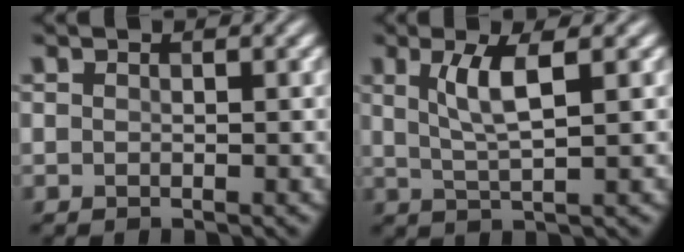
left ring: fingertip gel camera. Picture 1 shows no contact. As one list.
[{"total": 3.7, "force": [1.2, 0.7, 3.4], "torque": [-0.068, 0.000, 0.027]}]